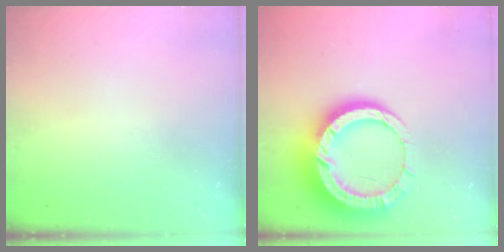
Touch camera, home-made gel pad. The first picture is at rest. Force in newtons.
{"total": 17.1, "press": 17.0, "slide": 1.9}